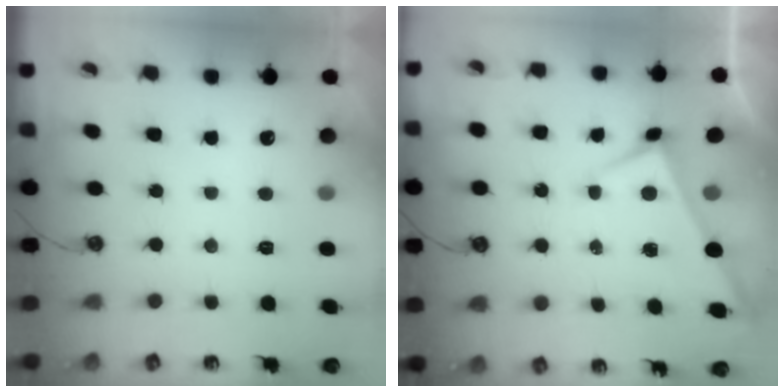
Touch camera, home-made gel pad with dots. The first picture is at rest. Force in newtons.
{"total": 1.7, "press": 1.7, "slide": 0.1}